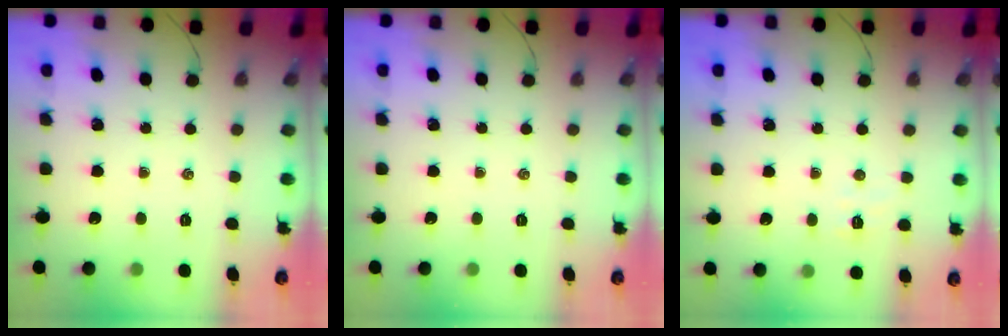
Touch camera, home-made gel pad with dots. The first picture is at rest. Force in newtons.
{"total": 0.0}
{"total": 4.5, "press": 4.4, "slide": 1.3}